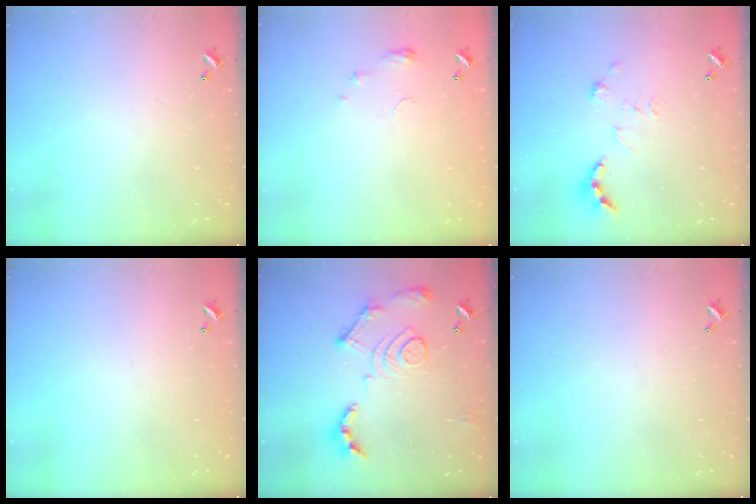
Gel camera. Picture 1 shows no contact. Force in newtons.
{"total": 4.5, "press": 4.5, "slide": 0.6}
{"total": 4.7, "press": 4.7, "slide": 0.4}
{"total": 0.0}
{"total": 16.8, "press": 16.7, "slide": 1.6}
{"total": 0.0}